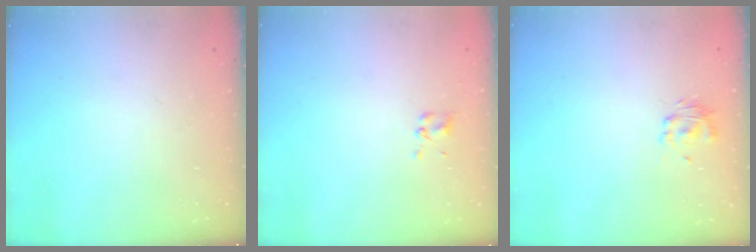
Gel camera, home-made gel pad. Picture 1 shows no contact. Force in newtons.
{"total": 1.8, "press": 1.6, "slide": 0.8}
{"total": 2.9, "press": 2.8, "slide": 0.8}